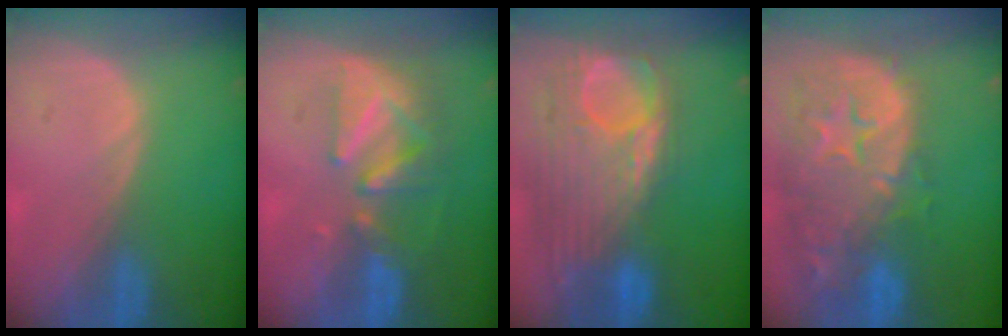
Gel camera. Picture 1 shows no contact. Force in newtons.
{"total": 8.5, "press": 7.8, "slide": 3.4}
{"total": 12.7, "press": 10.7, "slide": 6.9}
{"total": 14.9, "press": 12.0, "slide": 8.9}